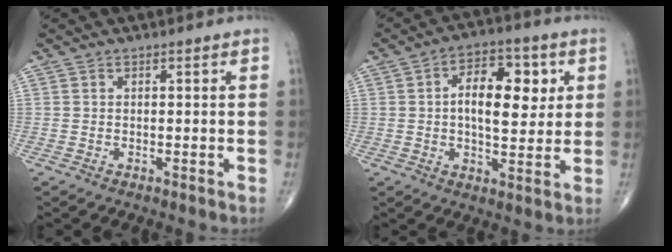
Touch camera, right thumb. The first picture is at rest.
{"total": 12.1, "force": [2.3, 6.5, 10.0], "torque": [-0.124, 0.001, 0.033]}